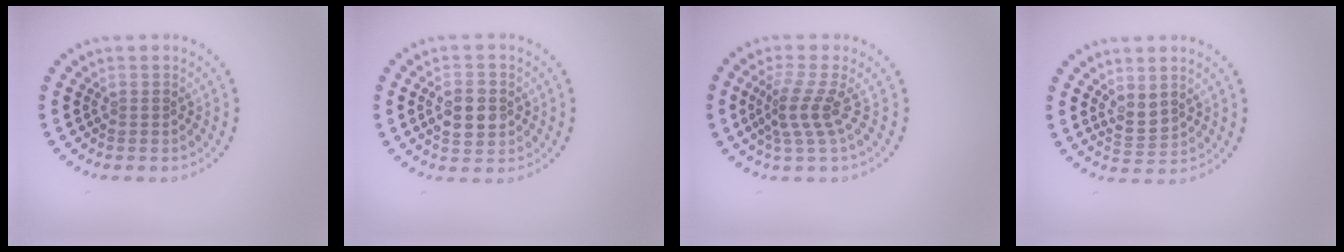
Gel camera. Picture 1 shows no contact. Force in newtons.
{"total": 3.5, "press": 3.5, "slide": 0.2}
{"total": 2.9, "press": 2.0, "slide": 2.1}
{"total": 2.1, "press": 1.7, "slide": 1.2}